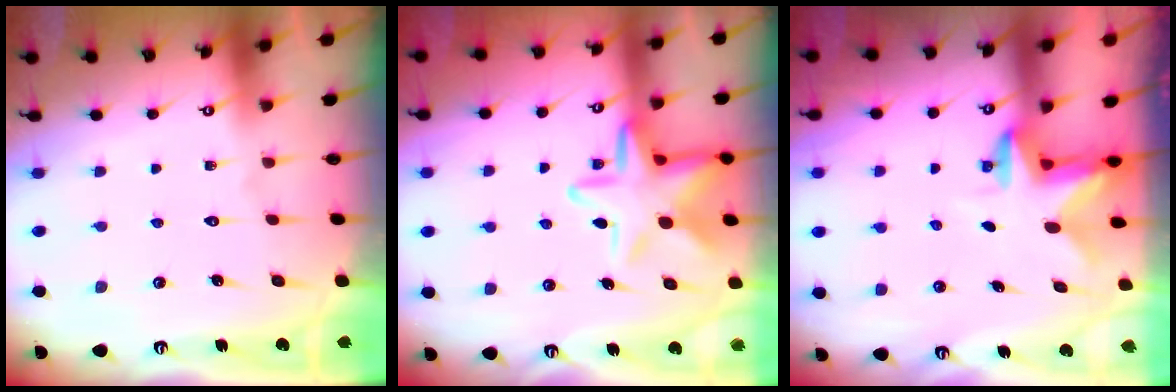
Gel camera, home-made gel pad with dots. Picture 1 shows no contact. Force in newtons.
{"total": 13.5, "press": 13.5, "slide": 1.2}
{"total": 2.5, "press": 2.5, "slide": 0.5}